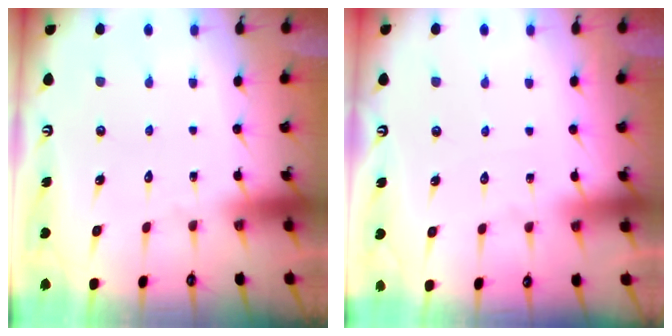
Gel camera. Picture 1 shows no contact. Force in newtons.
{"total": 1.8, "press": 1.8, "slide": 0.3}